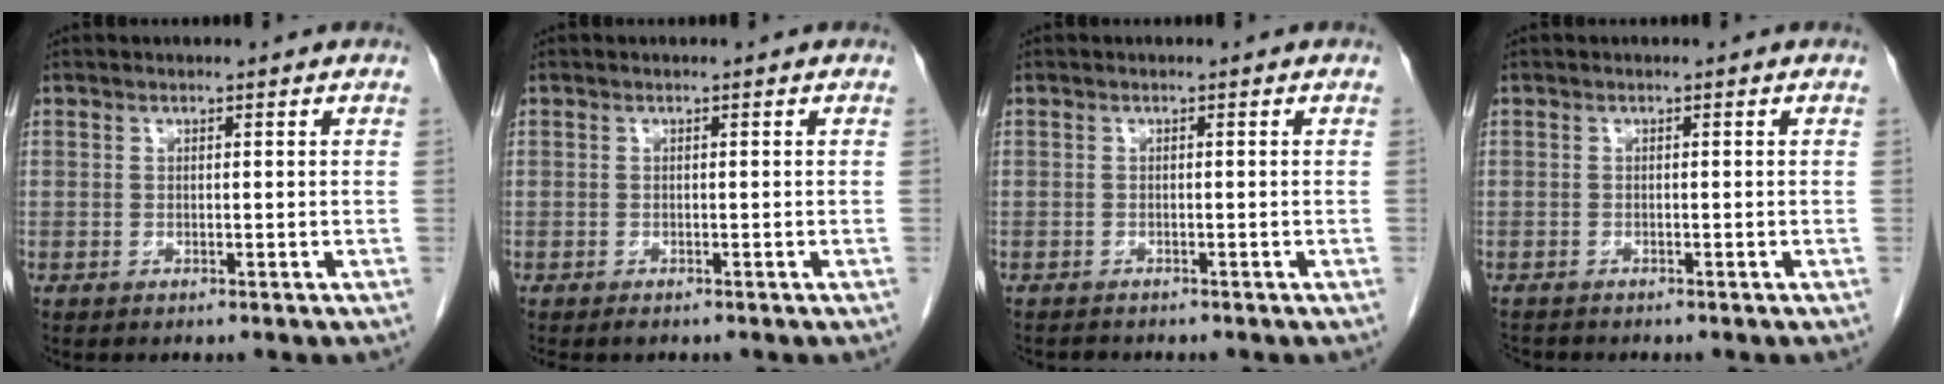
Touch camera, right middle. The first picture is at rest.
{"total": 0.9, "force": [-0.7, 0.3, 0.4], "torque": [-0.007, -0.002, -0.009]}
{"total": 1.2, "force": [-1.2, 0.4, 0.1], "torque": [-0.008, -0.003, -0.019]}
{"total": 1.4, "force": [-1.4, 0.2, 0.0], "torque": [-0.003, -0.007, -0.024]}